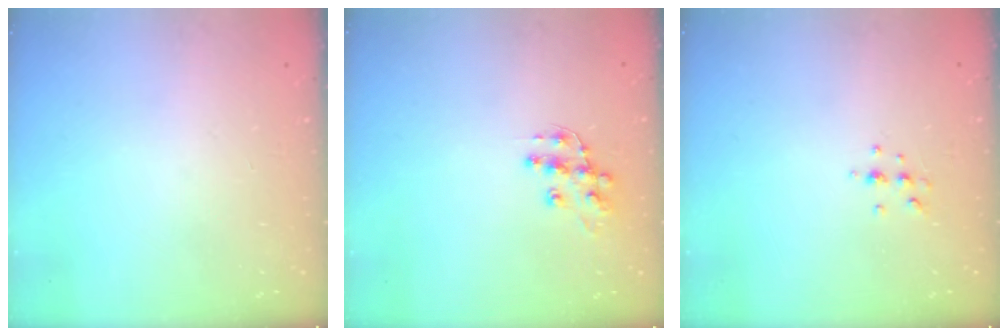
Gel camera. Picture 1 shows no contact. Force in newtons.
{"total": 10.8, "press": 10.7, "slide": 0.8}
{"total": 3.8, "press": 3.6, "slide": 1.1}